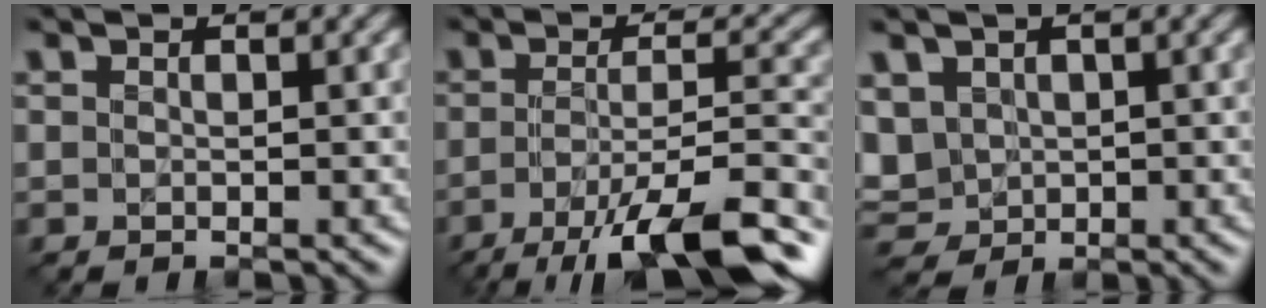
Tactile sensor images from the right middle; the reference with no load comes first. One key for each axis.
{"total": 11.2, "fx": -6.8, "fy": 2.5, "fz": 8.6, "tx": -0.130, "ty": 0.002, "tz": -0.112}
{"total": 4.0, "fx": 0.5, "fy": 3.5, "fz": 2.0, "tx": -0.065, "ty": 0.002, "tz": 0.016}